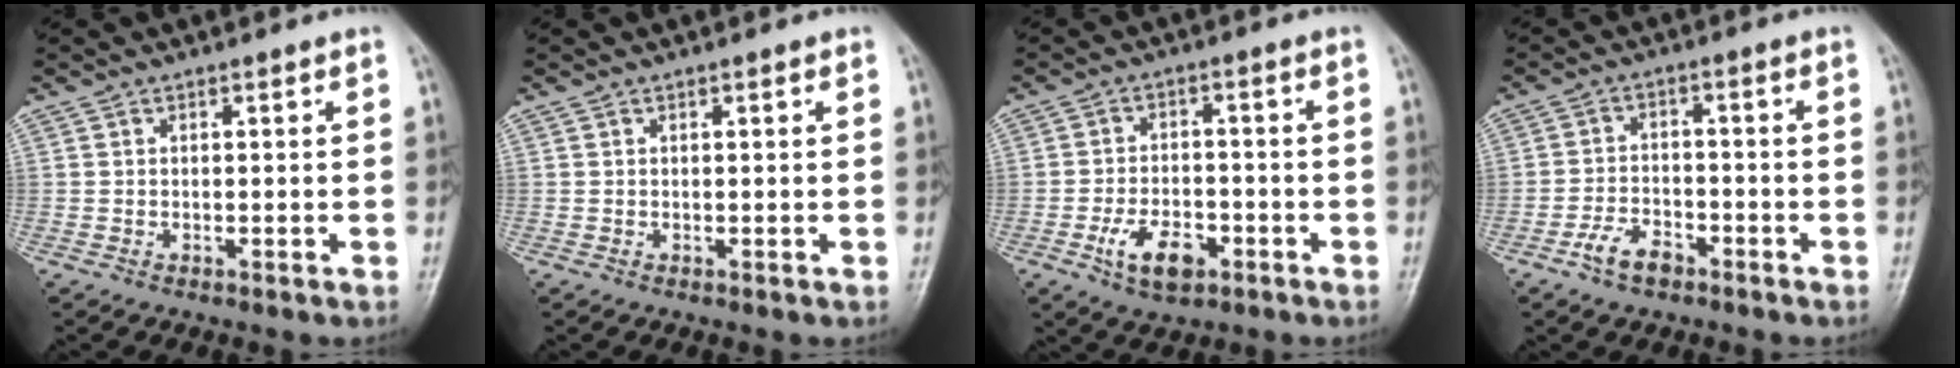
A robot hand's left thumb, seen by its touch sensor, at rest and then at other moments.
{"total": 0.5, "force": [0.2, 0.1, 0.4], "torque": [-0.007, 0.000, 0.002]}
{"total": 7.7, "force": [-3.5, 4.3, 5.3], "torque": [-0.083, 0.017, -0.058]}
{"total": 5.3, "force": [-3.4, 2.8, 2.9], "torque": [-0.051, 0.023, -0.062]}